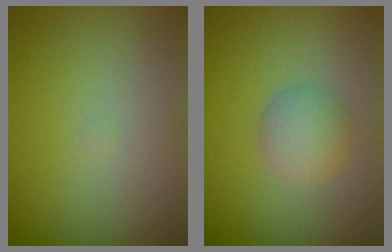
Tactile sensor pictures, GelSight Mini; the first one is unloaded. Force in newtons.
{"total": 2.7, "press": 2.7, "slide": 0.1}